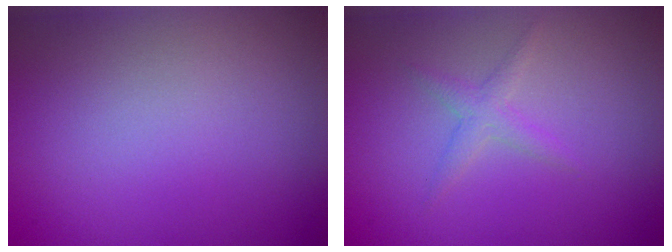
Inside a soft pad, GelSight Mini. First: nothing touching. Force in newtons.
{"total": 1.3, "press": 1.3, "slide": 0.1}